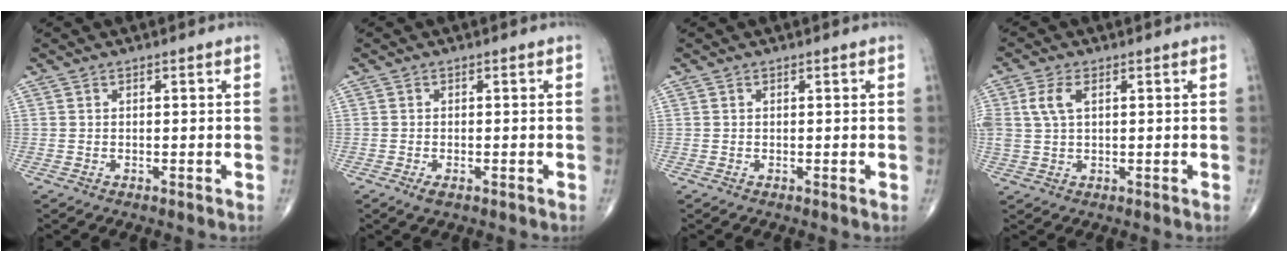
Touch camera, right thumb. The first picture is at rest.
{"total": 1.8, "force": [-1.0, 0.7, 1.3], "torque": [-0.028, -0.002, -0.019]}
{"total": 0.0}
{"total": 4.9, "force": [1.4, 2.7, 3.8], "torque": [-0.096, 0.008, 0.029]}